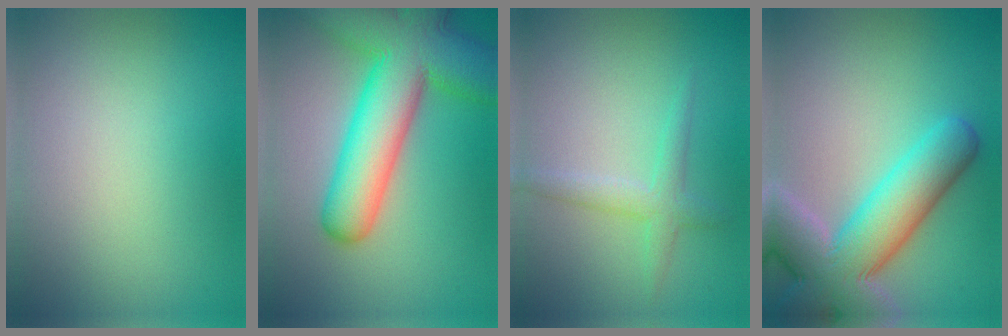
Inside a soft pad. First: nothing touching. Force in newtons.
{"total": 13.1, "press": 13.1, "slide": 0.7}
{"total": 2.3, "press": 2.3, "slide": 0.1}
{"total": 10.7, "press": 10.7, "slide": 1.0}